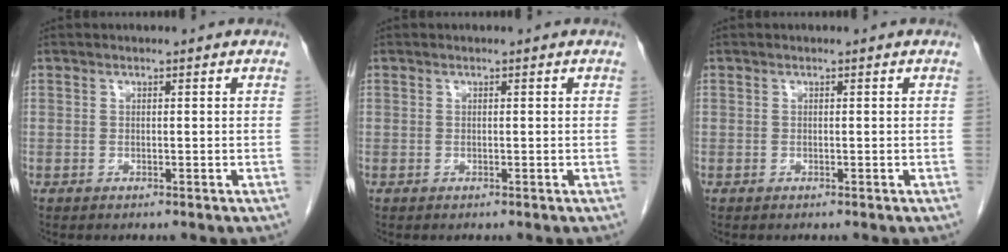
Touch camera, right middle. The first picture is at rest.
{"total": 0.0}
{"total": 0.0}